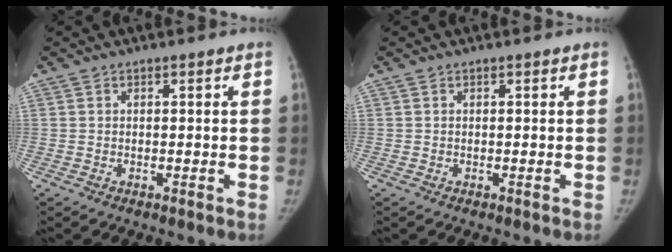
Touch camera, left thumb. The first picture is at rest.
{"total": 0.0}